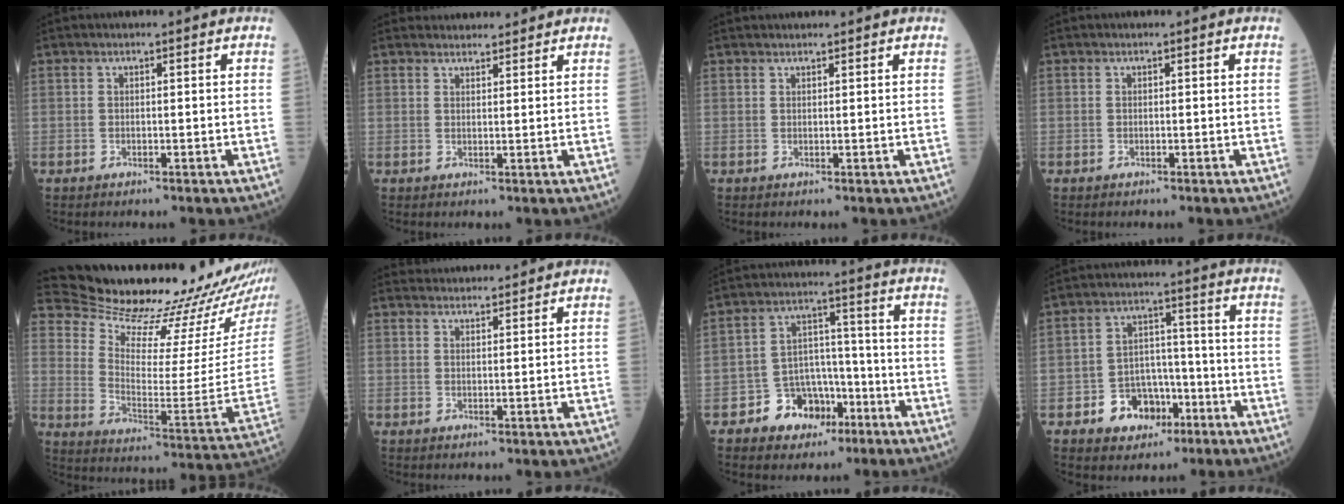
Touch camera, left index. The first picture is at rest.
{"total": 4.4, "force": [4.2, 1.2, 0.4], "torque": [-0.004, 0.018, 0.053]}
{"total": 2.5, "force": [2.4, 0.3, 0.6], "torque": [-0.009, 0.023, 0.030]}
{"total": 0.0}
{"total": 20.5, "force": [19.2, 0.5, 6.9], "torque": [-0.130, -0.122, 0.270]}
{"total": 4.9, "force": [4.8, 0.5, 0.3], "torque": [-0.009, 0.028, 0.071]}
{"total": 8.2, "force": [-4.7, 6.0, 3.0], "torque": [-0.050, 0.018, -0.074]}
{"total": 8.0, "force": [-4.1, 6.0, 3.5], "torque": [-0.065, 0.019, -0.061]}